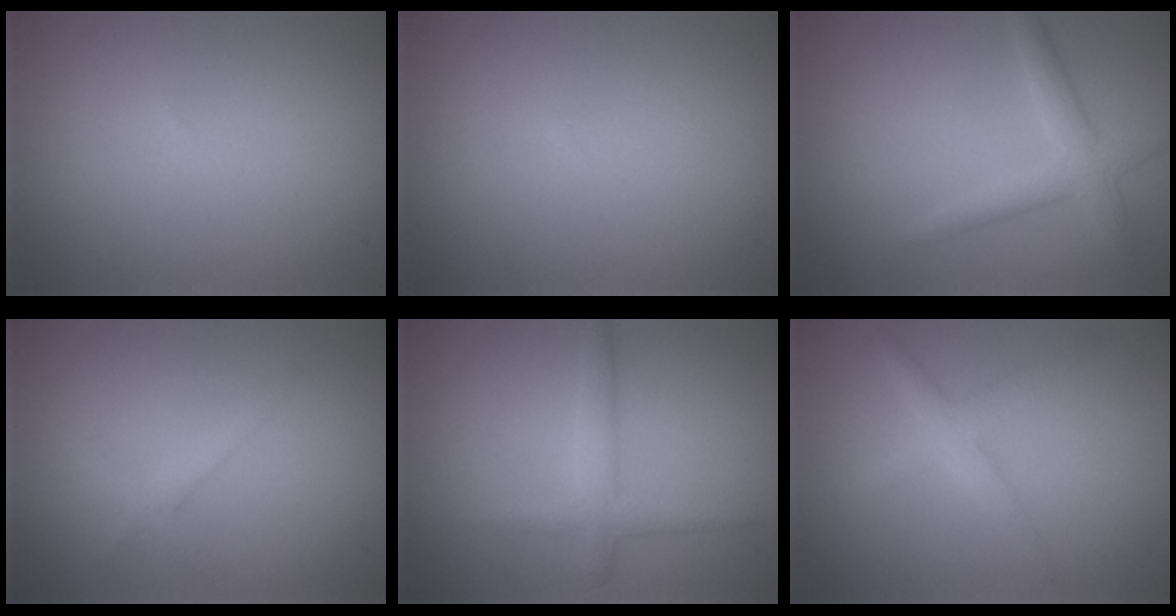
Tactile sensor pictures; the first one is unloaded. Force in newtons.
{"total": 0.0}
{"total": 2.6, "press": 2.6, "slide": 0.1}
{"total": 1.4, "press": 1.4, "slide": 0.1}
{"total": 2.3, "press": 2.3, "slide": 0.1}
{"total": 2.4, "press": 2.4, "slide": 0.0}